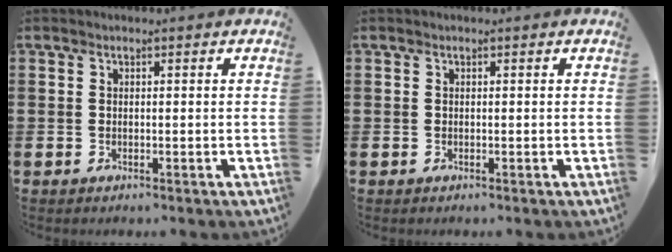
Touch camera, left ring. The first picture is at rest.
{"total": 0.0}